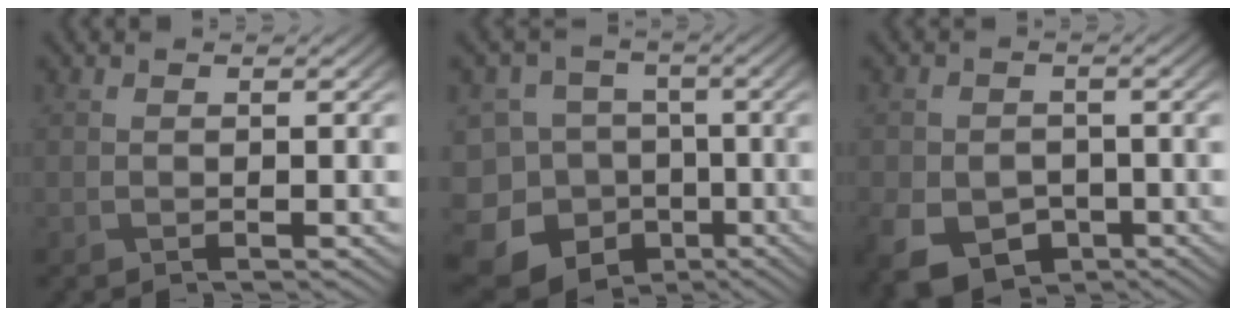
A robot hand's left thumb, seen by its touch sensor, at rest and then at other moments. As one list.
[{"total": 15.9, "force": [-8.5, 12.2, 5.5], "torque": [-0.150, -0.039, -0.142]}, {"total": 8.1, "force": [-3.6, 6.0, 4.0], "torque": [-0.089, -0.029, -0.059]}]